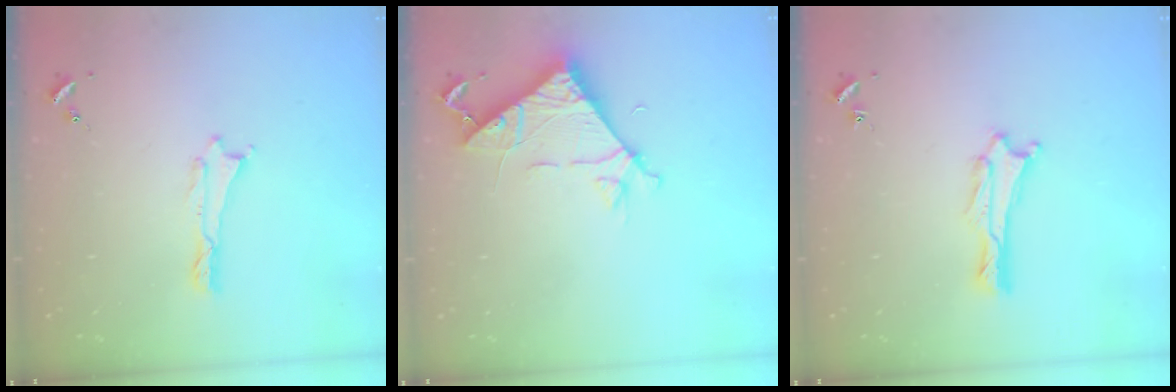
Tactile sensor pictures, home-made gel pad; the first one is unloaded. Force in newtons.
{"total": 7.3, "press": 7.3, "slide": 0.6}
{"total": 0.0}